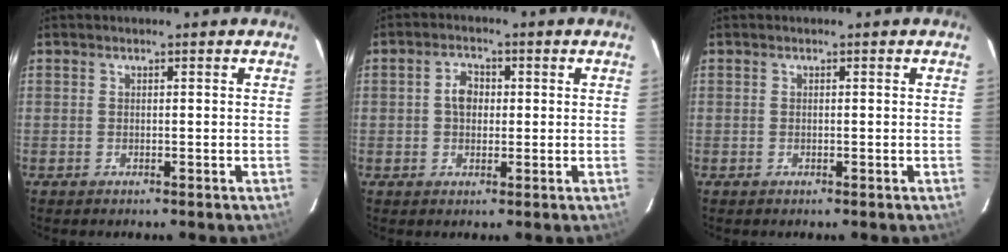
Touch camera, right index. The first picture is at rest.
{"total": 3.8, "force": [0.2, 3.0, 2.3], "torque": [-0.040, 0.011, 0.004]}
{"total": 0.0}